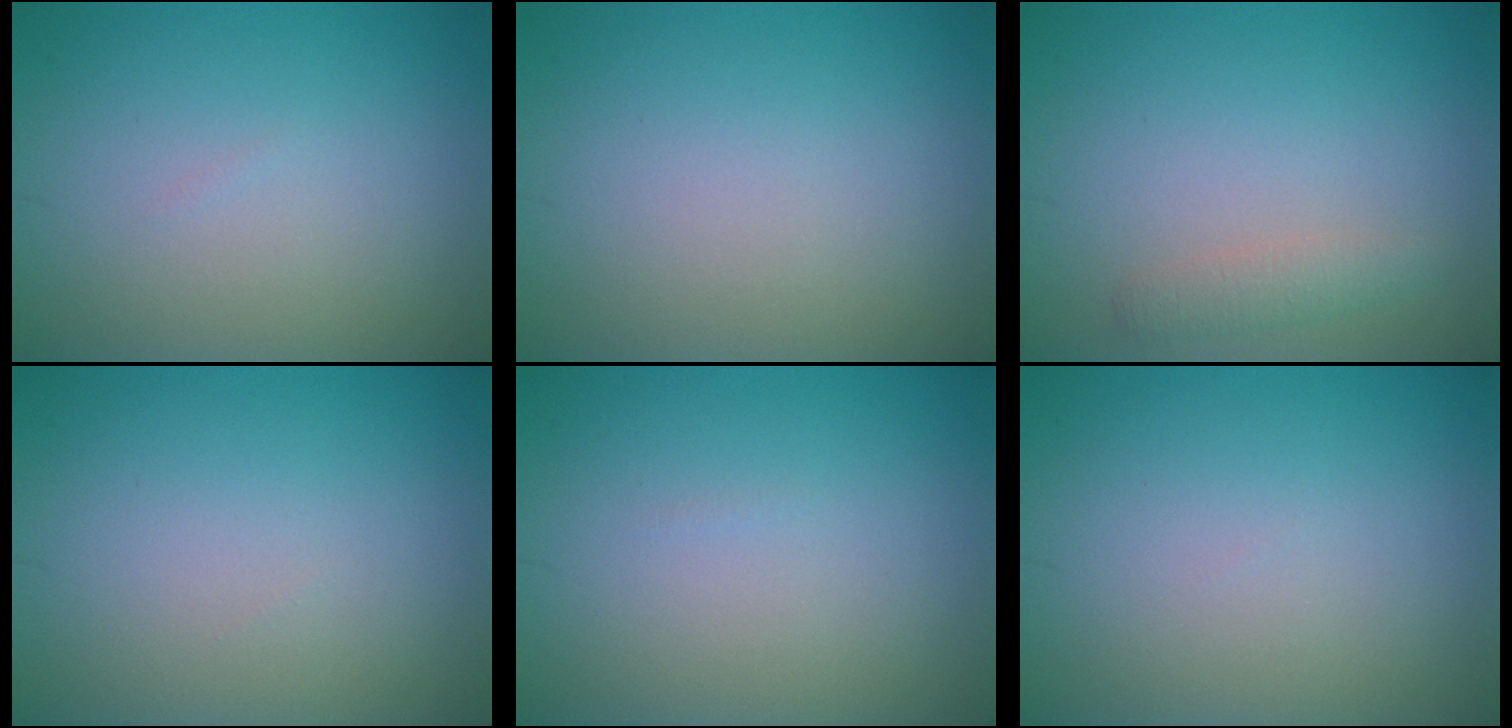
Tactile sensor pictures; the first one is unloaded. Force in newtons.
{"total": 0.0}
{"total": 1.5, "press": 1.5, "slide": 0.0}
{"total": 0.0}
{"total": 0.0}
{"total": 0.0}